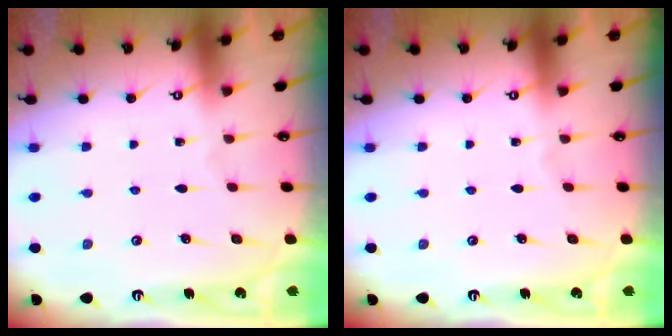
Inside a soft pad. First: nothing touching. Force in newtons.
{"total": 0.0}